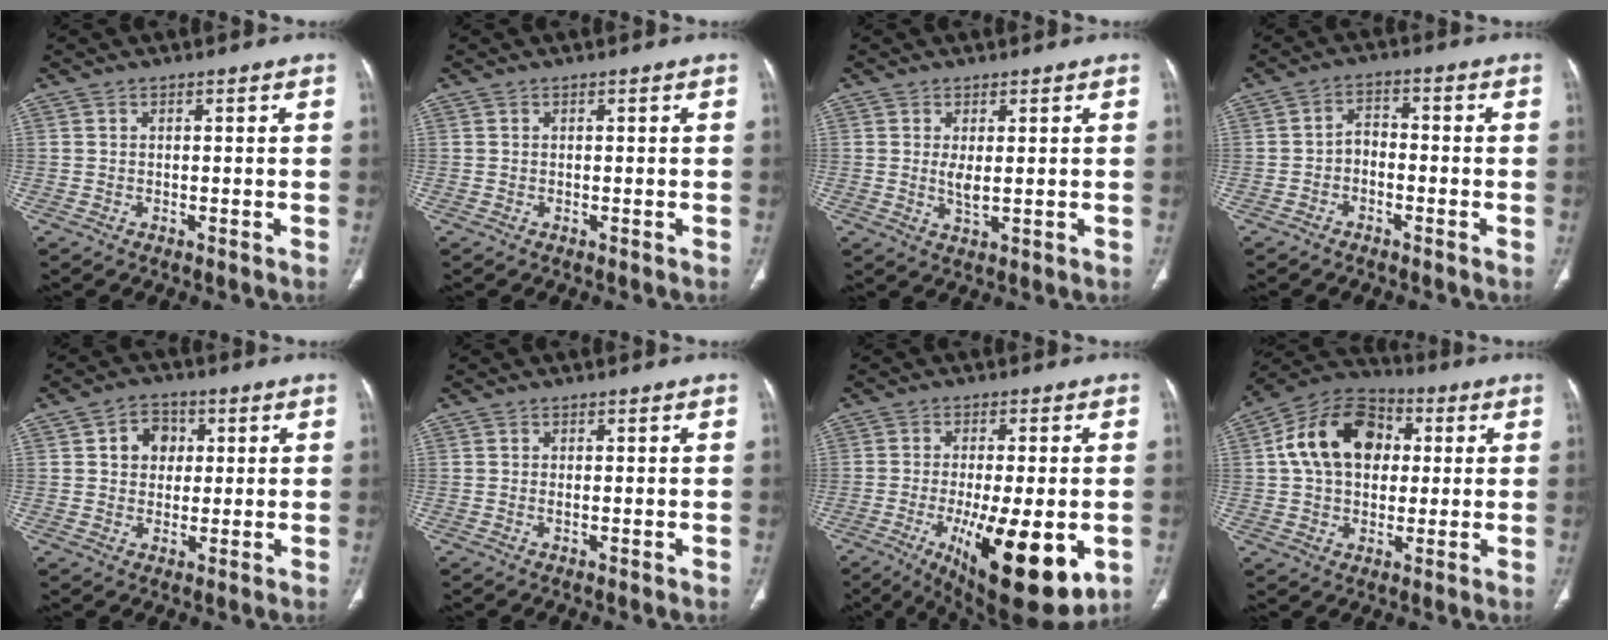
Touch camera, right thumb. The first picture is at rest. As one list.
[{"total": 0.0}, {"total": 2.8, "force": [0.5, 0.9, 2.6], "torque": [-0.054, -0.012, 0.015]}, {"total": 3.6, "force": [-1.4, 2.5, 2.1], "torque": [-0.024, 0.024, -0.034]}, {"total": 6.3, "force": [1.6, 5.2, 3.2], "torque": [-0.017, 0.001, 0.022]}, {"total": 0.6, "force": [0.0, 0.1, 0.6], "torque": [-0.015, -0.003, 0.001]}, {"total": 19.2, "force": [-5.7, 6.3, 17.2], "torque": [-0.239, -0.023, -0.067]}, {"total": 16.3, "force": [2.8, 11.9, 10.8], "torque": [-0.162, 0.019, 0.038]}]